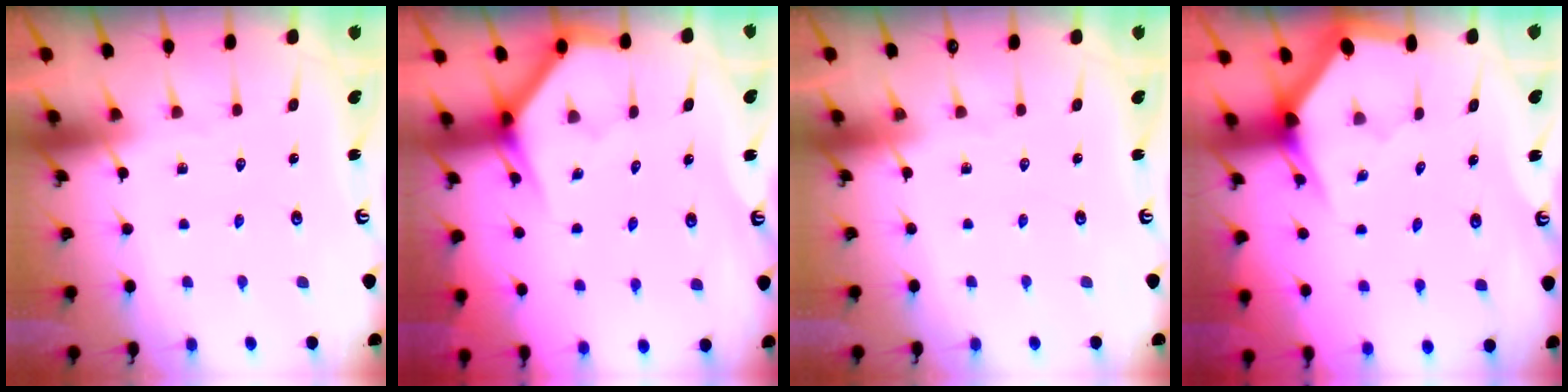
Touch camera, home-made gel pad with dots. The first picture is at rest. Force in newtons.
{"total": 3.9, "press": 3.9, "slide": 0.4}
{"total": 0.0}
{"total": 3.2, "press": 3.2, "slide": 0.1}